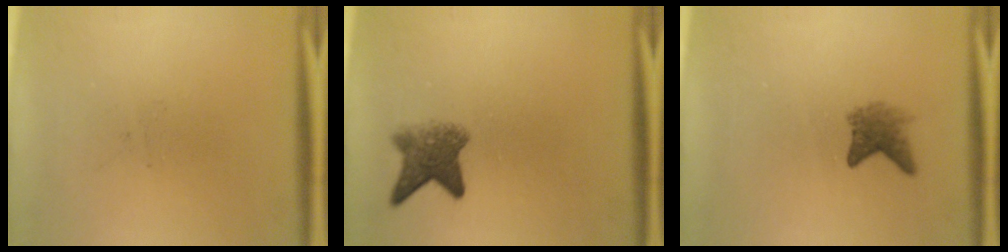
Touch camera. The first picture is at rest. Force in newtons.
{"total": 4.8}
{"total": 2.7}